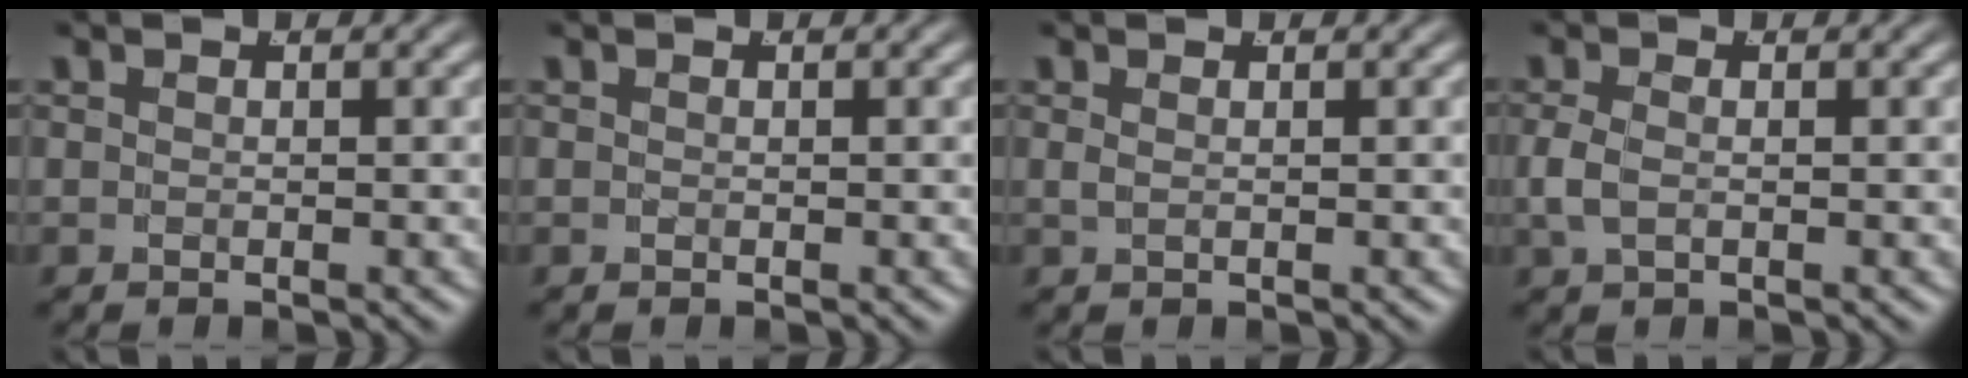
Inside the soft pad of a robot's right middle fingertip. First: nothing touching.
{"total": 0.0}
{"total": 0.5, "force": [0.2, -0.3, 0.4], "torque": [-0.006, -0.004, 0.010]}
{"total": 1.5, "force": [-0.2, 0.6, 1.3], "torque": [-0.034, -0.004, 0.002]}